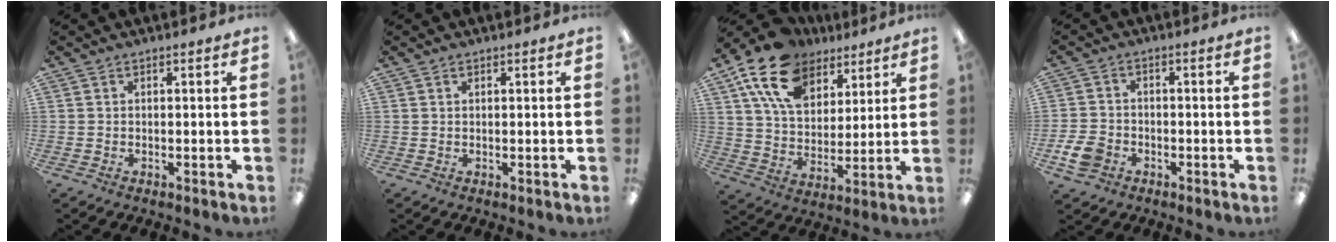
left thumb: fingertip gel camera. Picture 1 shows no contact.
{"total": 0.7, "force": [0.6, 0.2, 0.0], "torque": [-0.002, 0.003, 0.011]}
{"total": 17.4, "force": [11.0, 10.7, 8.2], "torque": [-0.158, -0.038, 0.204]}
{"total": 5.4, "force": [-2.5, 4.0, 2.6], "torque": [-0.062, 0.011, -0.047]}